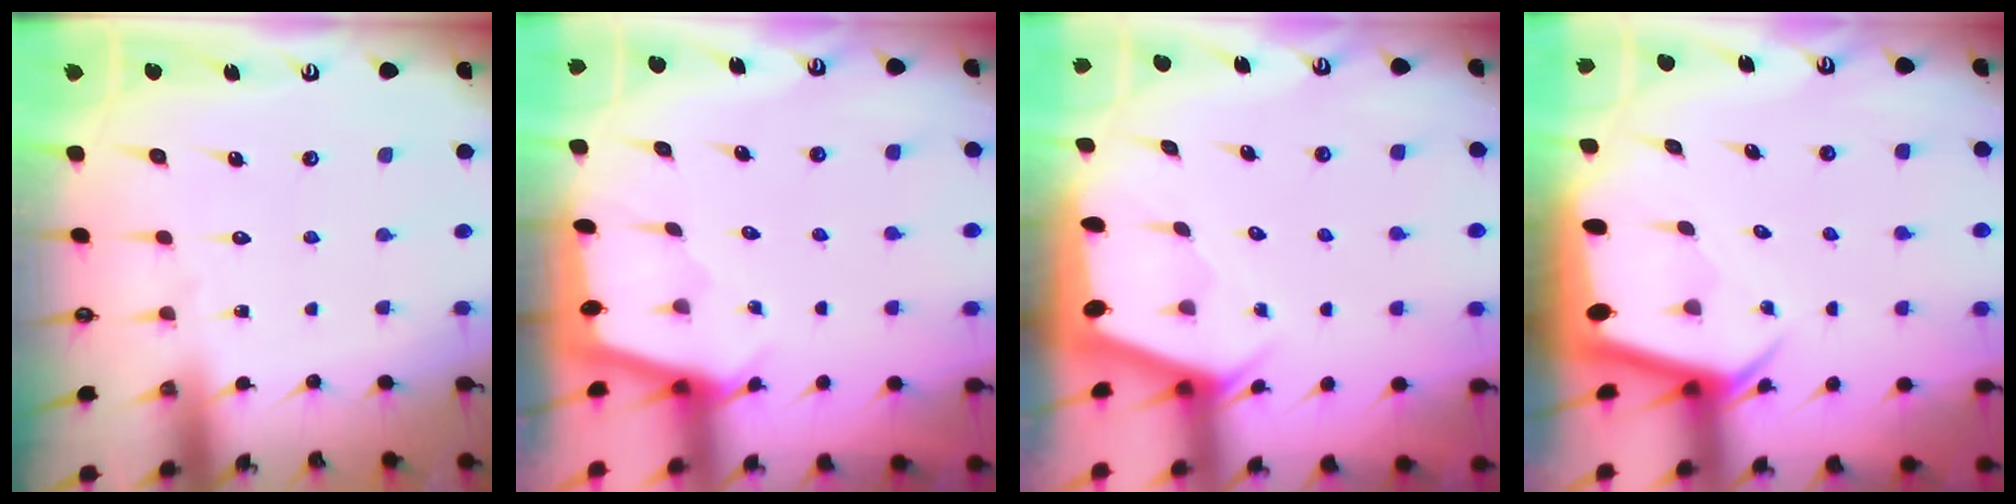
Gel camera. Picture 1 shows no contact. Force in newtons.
{"total": 1.8, "press": 1.7, "slide": 0.1}
{"total": 2.0, "press": 1.9, "slide": 0.3}
{"total": 4.0, "press": 4.0, "slide": 0.3}